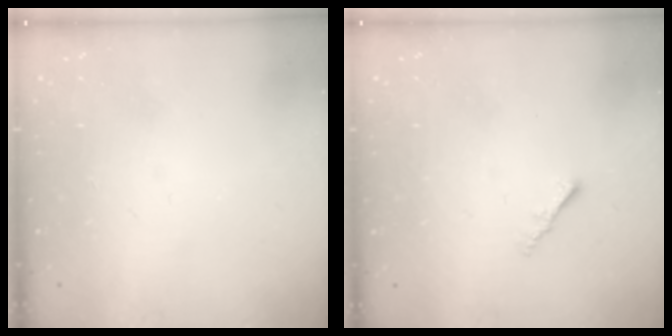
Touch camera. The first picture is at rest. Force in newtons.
{"total": 1.2, "press": 1.1, "slide": 0.4}